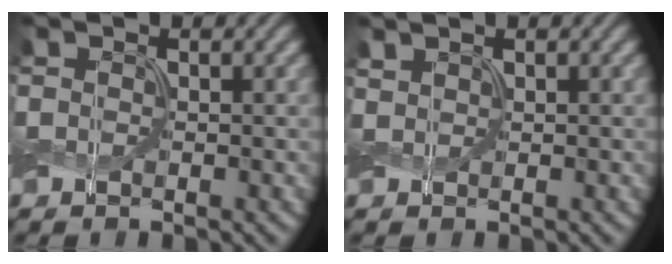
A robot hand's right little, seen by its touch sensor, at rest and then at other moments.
{"total": 0.7, "force": [0.6, 0.2, 0.2], "torque": [-0.006, 0.002, 0.014]}